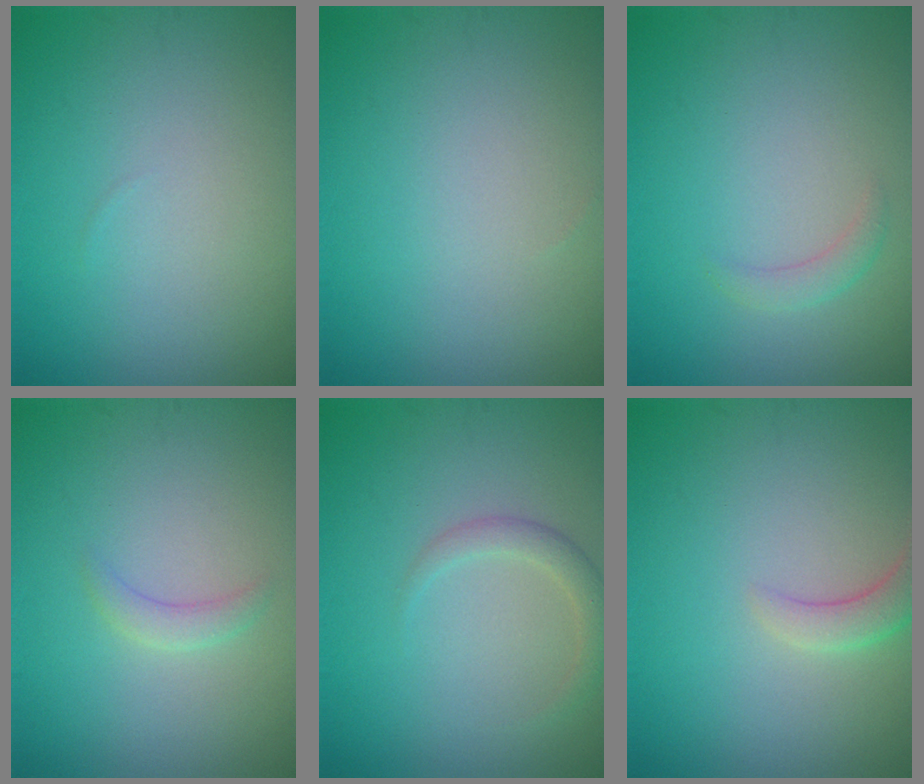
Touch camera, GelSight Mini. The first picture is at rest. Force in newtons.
{"total": 0.0}
{"total": 1.2, "press": 1.2, "slide": 0.1}
{"total": 1.2, "press": 1.2, "slide": 0.0}
{"total": 1.6, "press": 1.6, "slide": 0.1}
{"total": 2.1, "press": 2.1, "slide": 0.3}